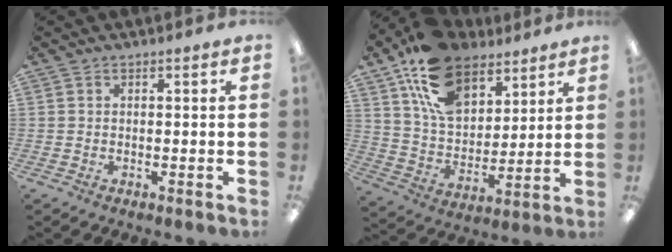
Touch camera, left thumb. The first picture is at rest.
{"total": 17.9, "force": [11.4, 10.6, 8.8], "torque": [-0.169, -0.050, 0.215]}